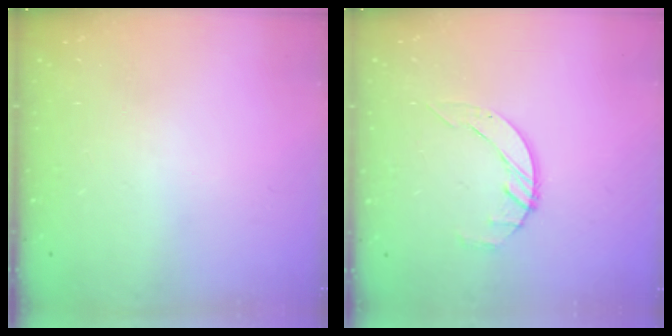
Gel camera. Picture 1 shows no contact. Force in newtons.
{"total": 2.7, "press": 2.6, "slide": 0.4}